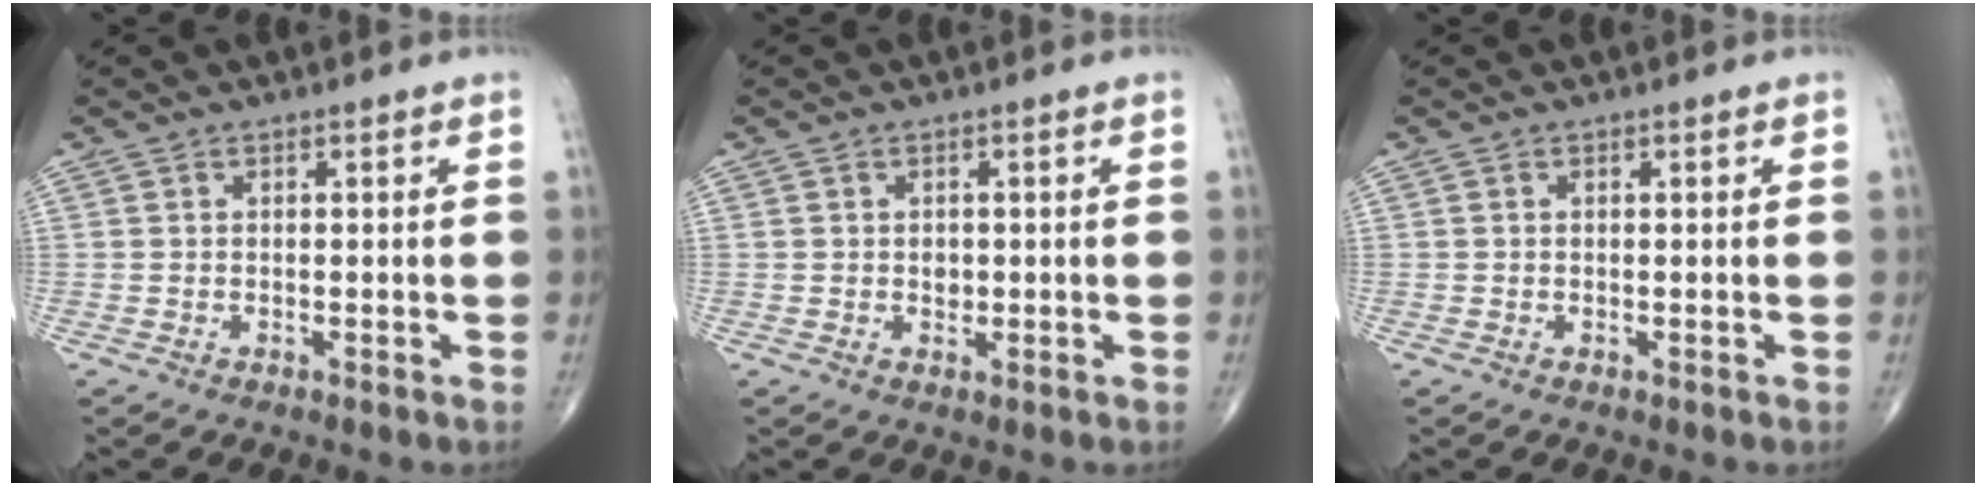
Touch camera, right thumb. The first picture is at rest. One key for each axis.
{"total": 1.6, "fx": 0.1, "fy": 1.2, "fz": 1.0, "tx": -0.008, "ty": 0.000, "tz": 0.004}
{"total": 0.0}